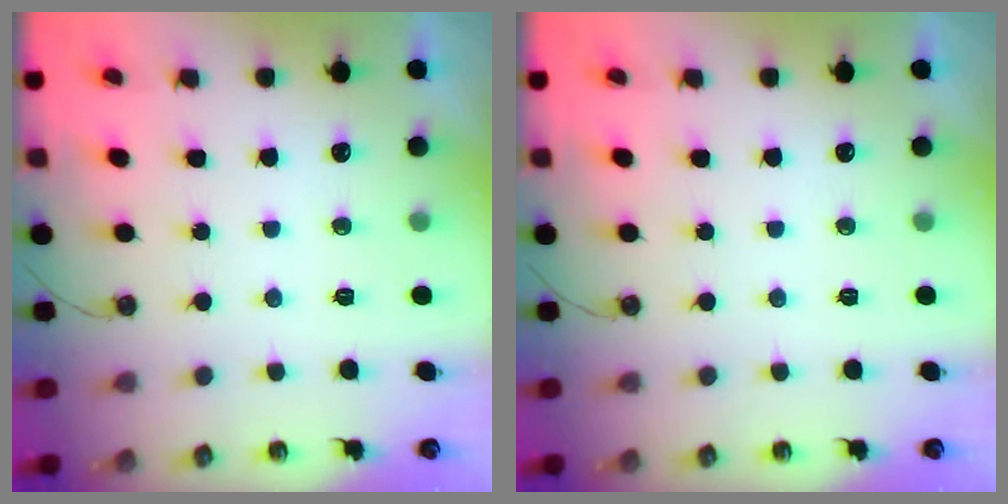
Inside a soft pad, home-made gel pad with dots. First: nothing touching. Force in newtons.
{"total": 0.0}